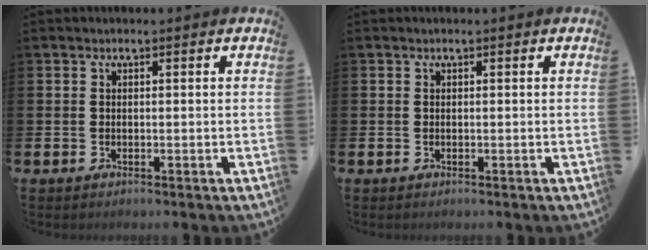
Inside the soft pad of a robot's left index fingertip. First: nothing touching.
{"total": 0.0}